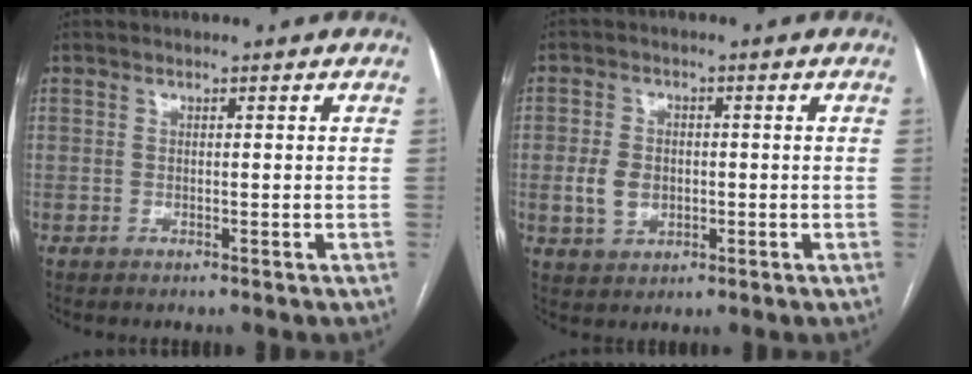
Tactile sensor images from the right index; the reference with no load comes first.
{"total": 4.9, "force": [-0.5, 3.7, 3.2], "torque": [-0.065, 0.009, -0.001]}